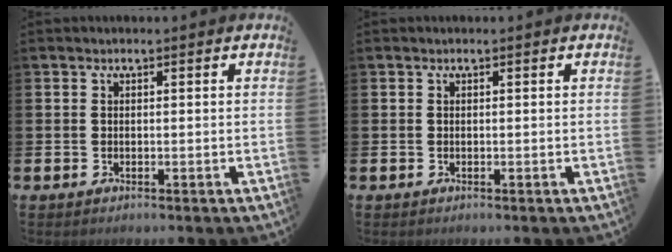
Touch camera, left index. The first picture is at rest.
{"total": 0.0}